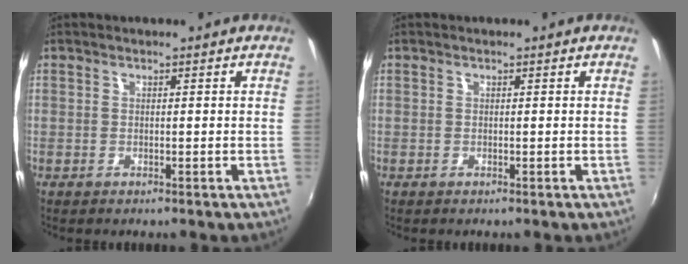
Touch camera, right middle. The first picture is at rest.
{"total": 0.0}